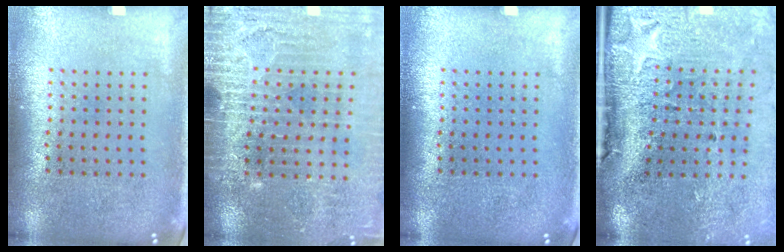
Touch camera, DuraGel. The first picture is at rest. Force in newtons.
{"total": 3.2, "press": 3.2, "slide": 0.3}
{"total": 0.0}
{"total": 4.9, "press": 3.8, "slide": 3.1}